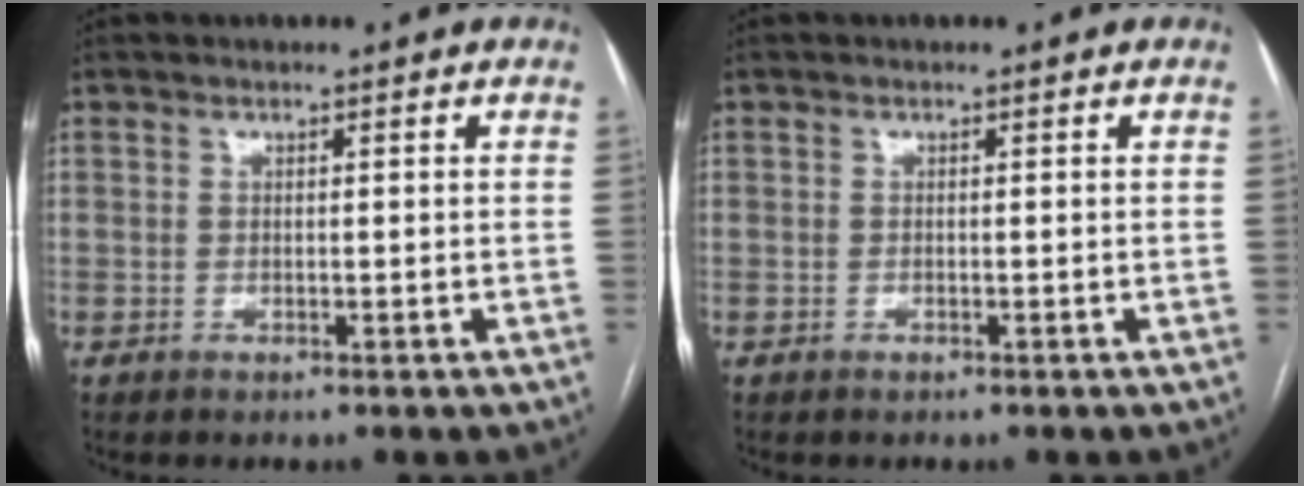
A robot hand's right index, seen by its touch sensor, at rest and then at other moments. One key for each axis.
{"total": 0.0}